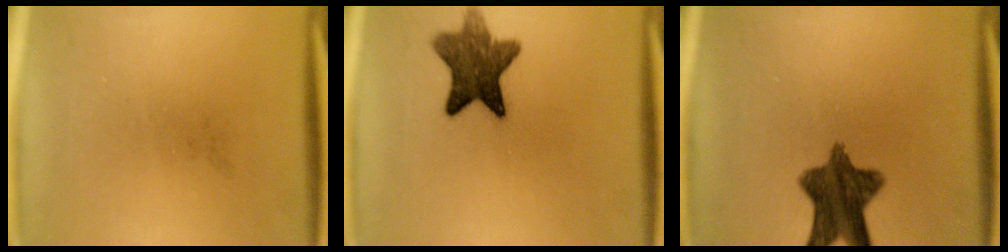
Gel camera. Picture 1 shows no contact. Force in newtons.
{"total": 9.5}
{"total": 10.3}